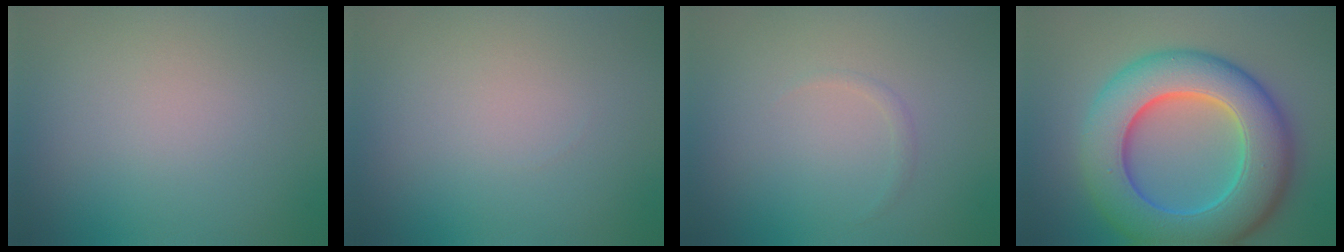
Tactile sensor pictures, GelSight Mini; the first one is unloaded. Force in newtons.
{"total": 0.0}
{"total": 0.5, "press": 0.5, "slide": 0.0}
{"total": 12.0, "press": 12.0, "slide": 0.2}